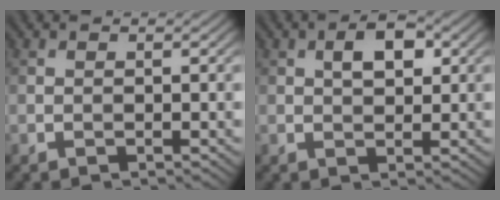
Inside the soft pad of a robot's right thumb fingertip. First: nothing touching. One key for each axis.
{"total": 3.7, "fx": 1.2, "fy": 1.9, "fz": 3.0, "tx": -0.049, "ty": 0.006, "tz": 0.018}